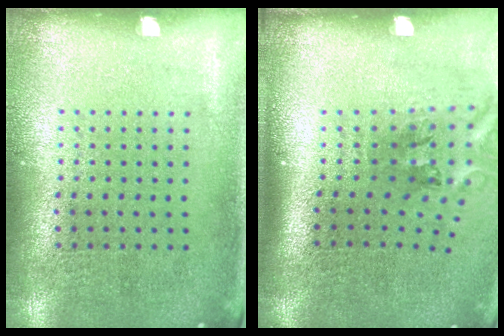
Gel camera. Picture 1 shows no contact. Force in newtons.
{"total": 2.1, "press": 1.3, "slide": 1.7}